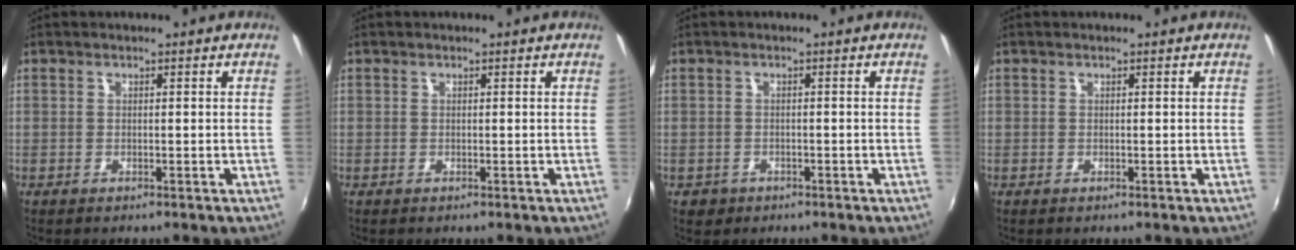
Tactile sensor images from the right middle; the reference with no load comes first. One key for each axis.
{"total": 0.0}
{"total": 2.5, "fx": -1.2, "fy": 2.0, "fz": 0.7, "tx": -0.020, "ty": -0.001, "tz": -0.015}
{"total": 0.0}